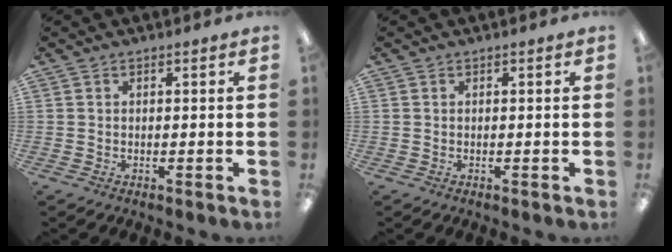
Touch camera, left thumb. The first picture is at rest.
{"total": 0.0}